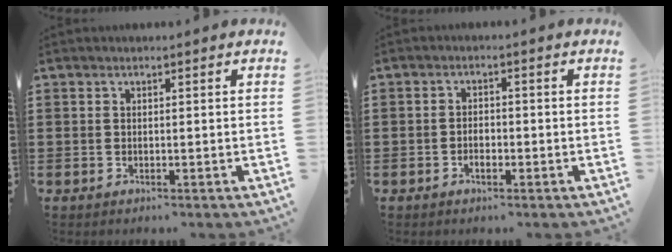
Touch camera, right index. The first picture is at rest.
{"total": 2.3, "force": [-0.9, 1.1, 1.8], "torque": [-0.034, 0.003, -0.017]}